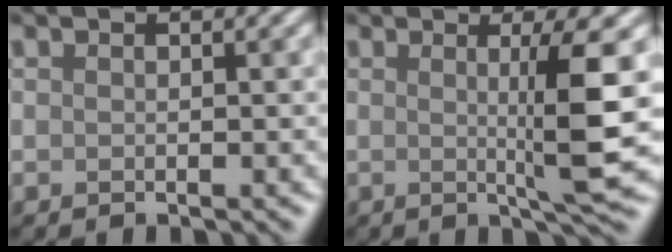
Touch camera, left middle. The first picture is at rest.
{"total": 5.5, "force": [0.4, 0.5, 5.5], "torque": [-0.089, -0.005, 0.010]}